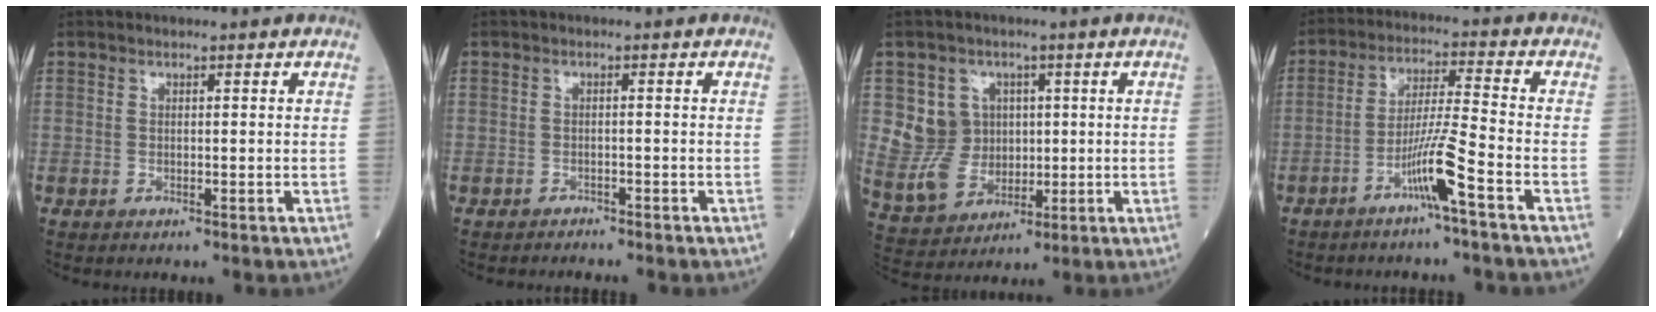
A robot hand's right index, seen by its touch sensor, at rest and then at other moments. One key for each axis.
{"total": 1.3, "fx": -1.3, "fy": 0.1, "fz": -0.1, "tx": 0.001, "ty": -0.004, "tz": -0.021}
{"total": 8.7, "fx": 1.5, "fy": 8.0, "fz": 3.0, "tx": -0.074, "ty": 0.019, "tz": 0.040}
{"total": 7.1, "fx": -4.0, "fy": -1.2, "fz": 5.8, "tx": -0.111, "ty": 0.002, "tz": -0.080}